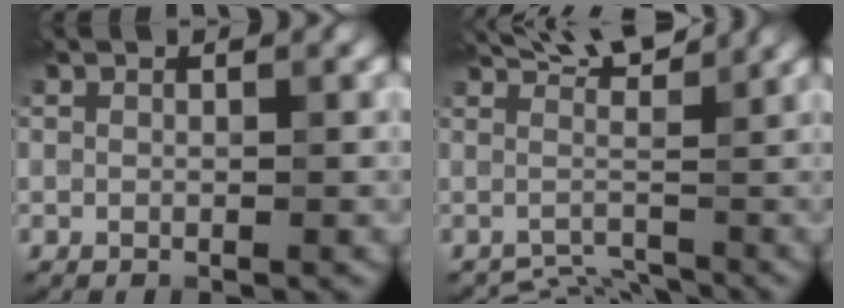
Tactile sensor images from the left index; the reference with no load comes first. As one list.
[{"total": 3.8, "force": [1.8, 1.2, 3.1], "torque": [-0.046, 0.002, 0.026]}]